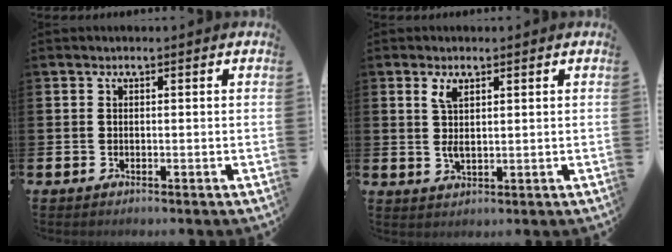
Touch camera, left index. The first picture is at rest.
{"total": 3.2, "force": [1.8, 1.2, 2.4], "torque": [-0.041, -0.004, 0.028]}